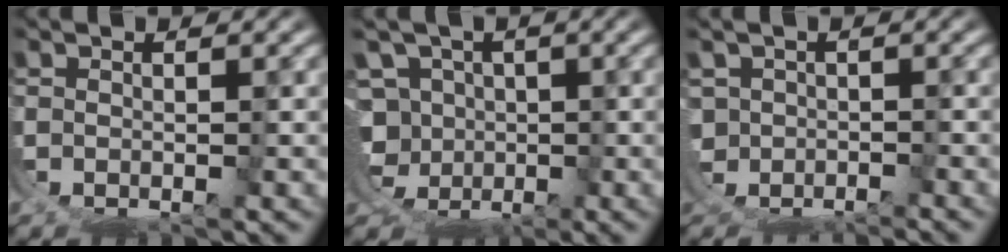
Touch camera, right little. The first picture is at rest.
{"total": 9.5, "force": [0.4, 9.3, 2.2], "torque": [-0.073, -0.038, 0.009]}
{"total": 2.1, "force": [-1.6, 1.2, -0.7], "torque": [-0.008, -0.029, -0.011]}